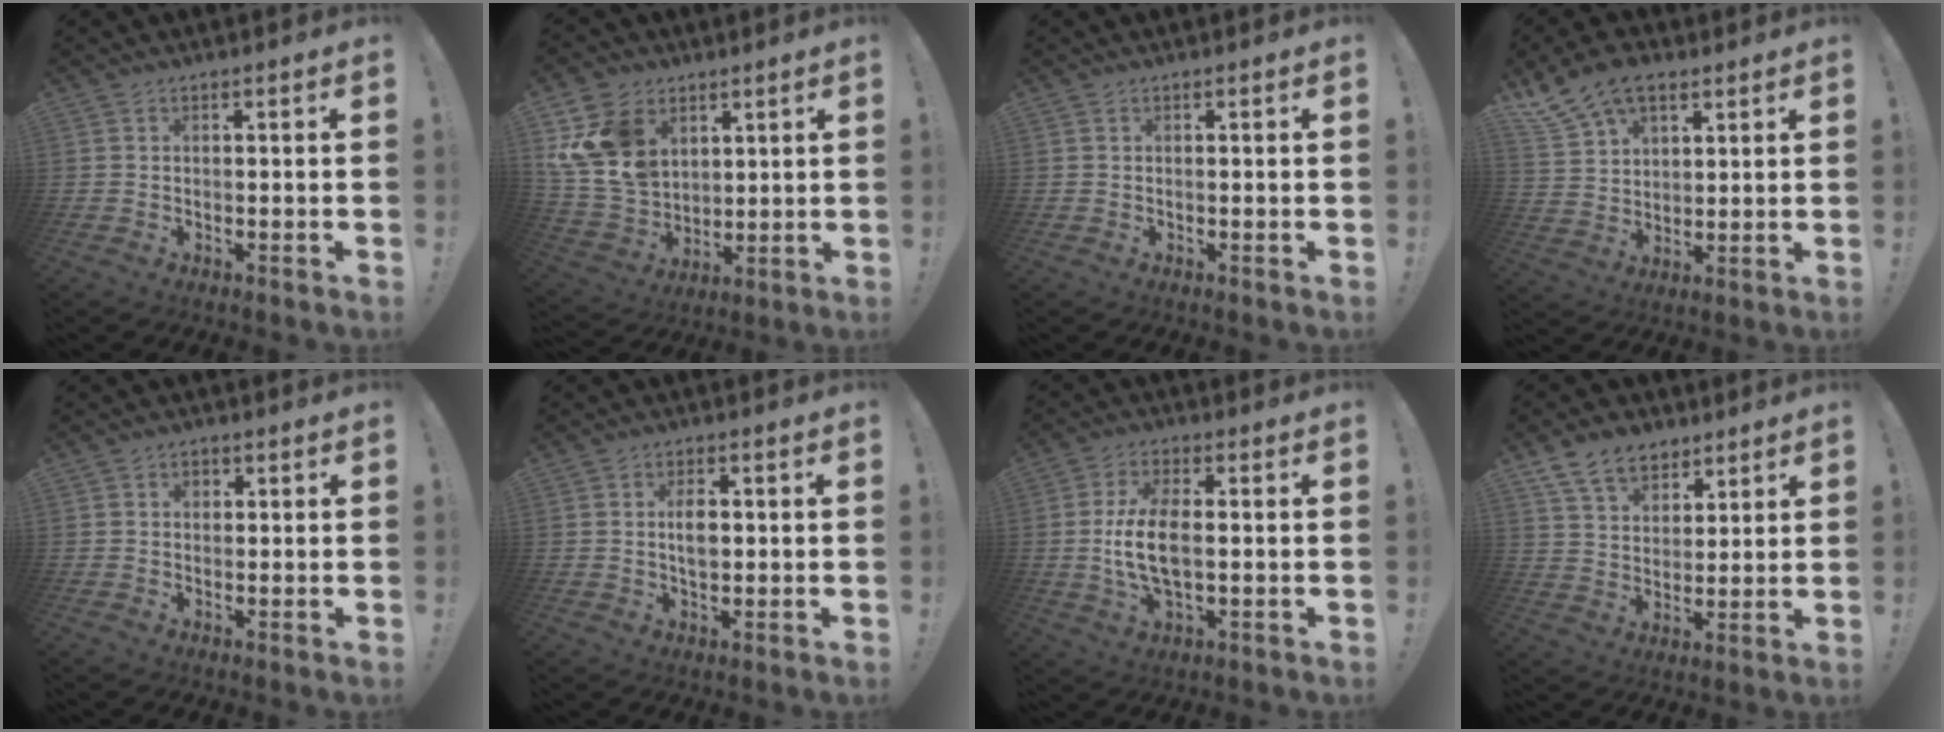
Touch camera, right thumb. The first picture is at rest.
{"total": 16.3, "force": [7.0, 12.0, 8.5], "torque": [-0.180, -0.037, 0.138]}
{"total": 0.0}
{"total": 12.0, "force": [7.9, 7.2, 5.6], "torque": [-0.113, -0.033, 0.156]}
{"total": 1.5, "force": [0.4, 1.3, 0.8], "torque": [-0.008, 0.001, 0.006]}
{"total": 4.9, "force": [0.4, 2.8, 3.9], "torque": [-0.062, 0.000, -0.001]}
{"total": 11.1, "force": [-0.3, 5.1, 9.9], "torque": [-0.191, -0.009, -0.009]}
{"total": 11.4, "force": [7.3, 7.5, 4.6], "torque": [-0.086, -0.033, 0.145]}